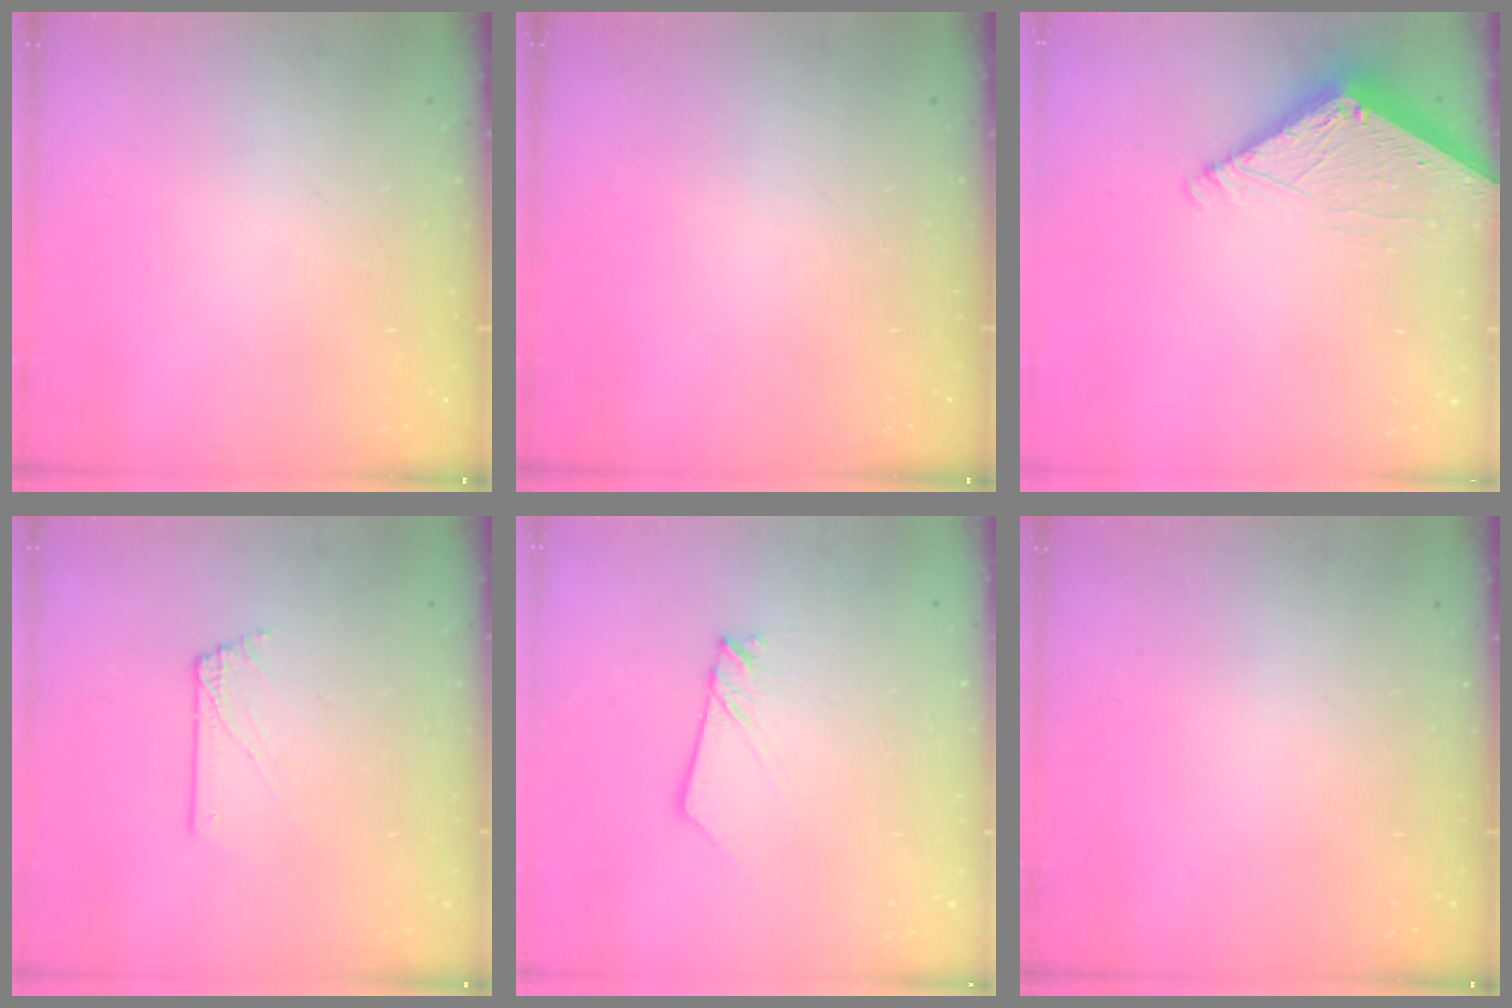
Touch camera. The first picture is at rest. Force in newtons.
{"total": 0.0}
{"total": 7.2, "press": 7.2, "slide": 0.3}
{"total": 1.6, "press": 1.6, "slide": 0.2}
{"total": 2.7, "press": 2.6, "slide": 0.3}
{"total": 0.0}